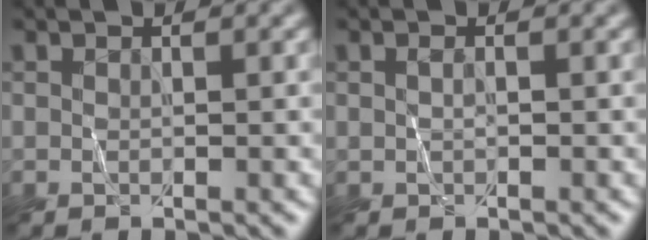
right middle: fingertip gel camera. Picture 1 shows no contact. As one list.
[{"total": 0.0}]